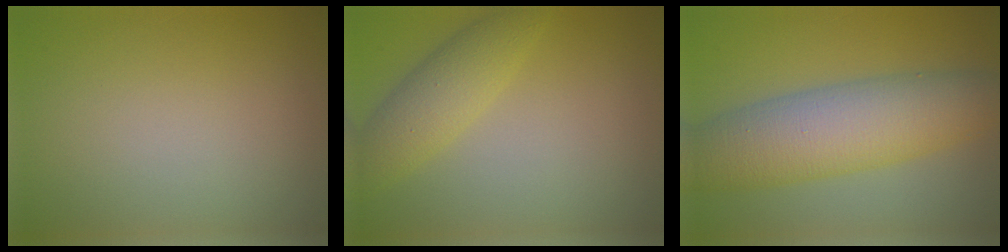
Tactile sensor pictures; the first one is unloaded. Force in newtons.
{"total": 3.5, "press": 3.5, "slide": 0.2}
{"total": 8.2, "press": 8.2, "slide": 0.1}